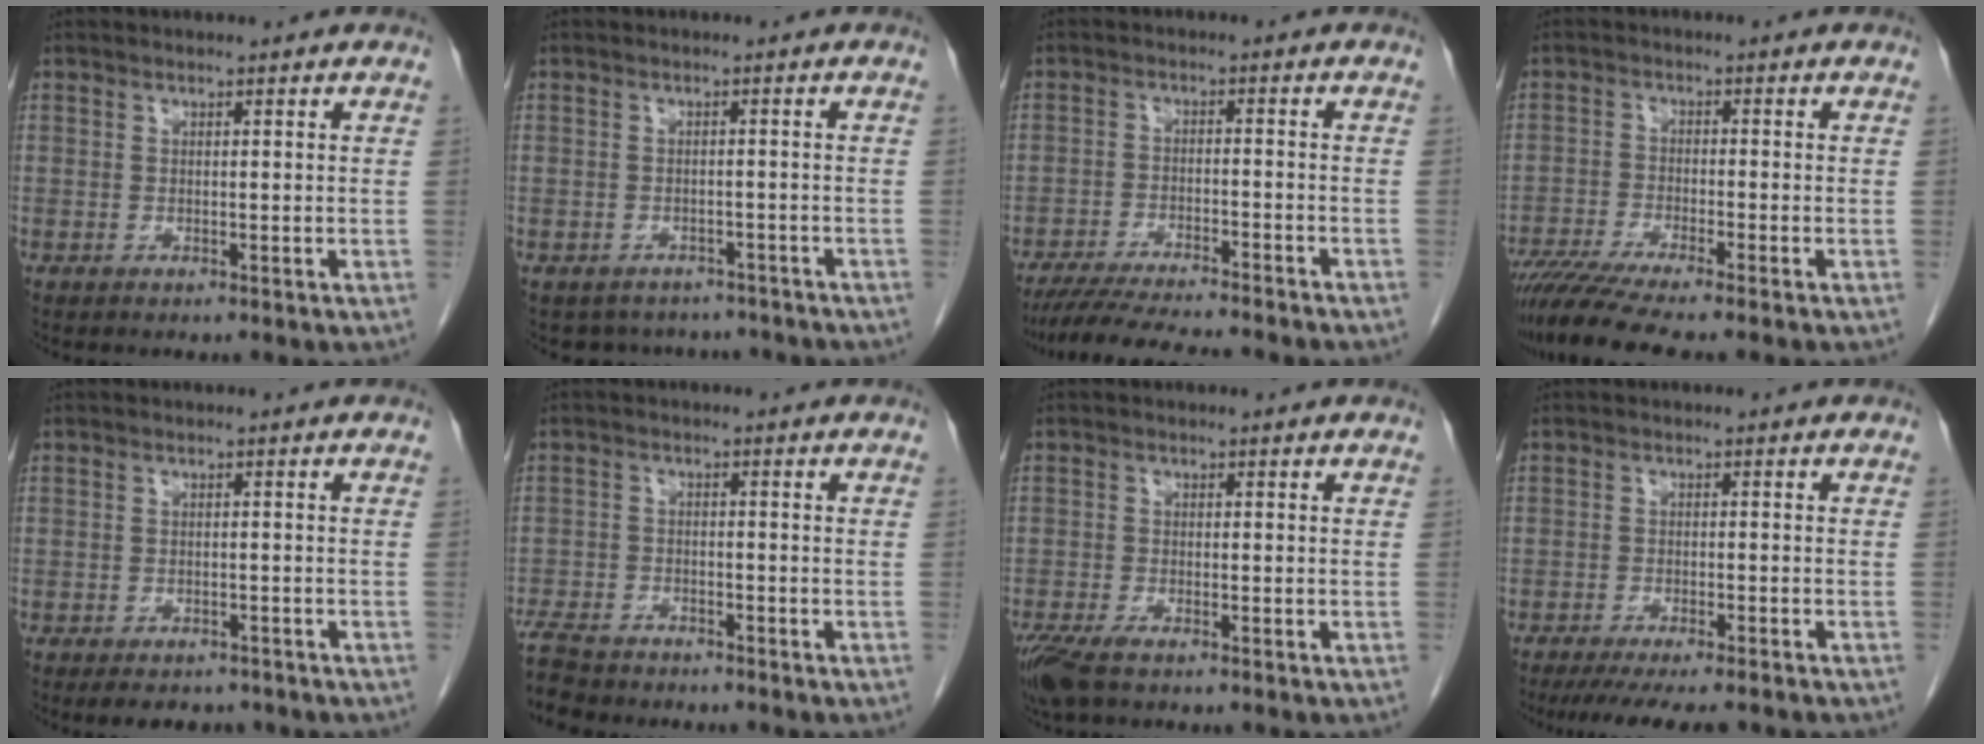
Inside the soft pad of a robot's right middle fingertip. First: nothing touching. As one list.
[{"total": 7.7, "force": [-6.8, 3.4, 0.8], "torque": [-0.004, 0.015, -0.074]}, {"total": 14.1, "force": [-12.4, 0.9, 6.6], "torque": [-0.099, -0.021, -0.184]}, {"total": 9.1, "force": [-7.6, -0.5, 5.0], "torque": [-0.079, -0.023, -0.127]}, {"total": 5.3, "force": [-4.3, 2.4, 1.7], "torque": [-0.016, 0.002, -0.054]}, {"total": 7.5, "force": [-6.8, 2.3, 2.4], "torque": [-0.045, -0.013, -0.113]}, {"total": 5.1, "force": [-3.6, 1.4, 3.3], "torque": [-0.067, -0.014, -0.065]}, {"total": 11.1, "force": [-9.6, 1.4, 5.5], "torque": [-0.070, -0.018, -0.132]}]